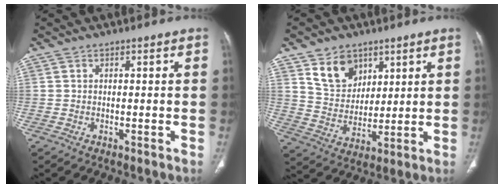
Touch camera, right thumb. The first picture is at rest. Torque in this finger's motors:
{"motor_torque": [0.64, 1.32, 0.29, -0.12, 0.01]}